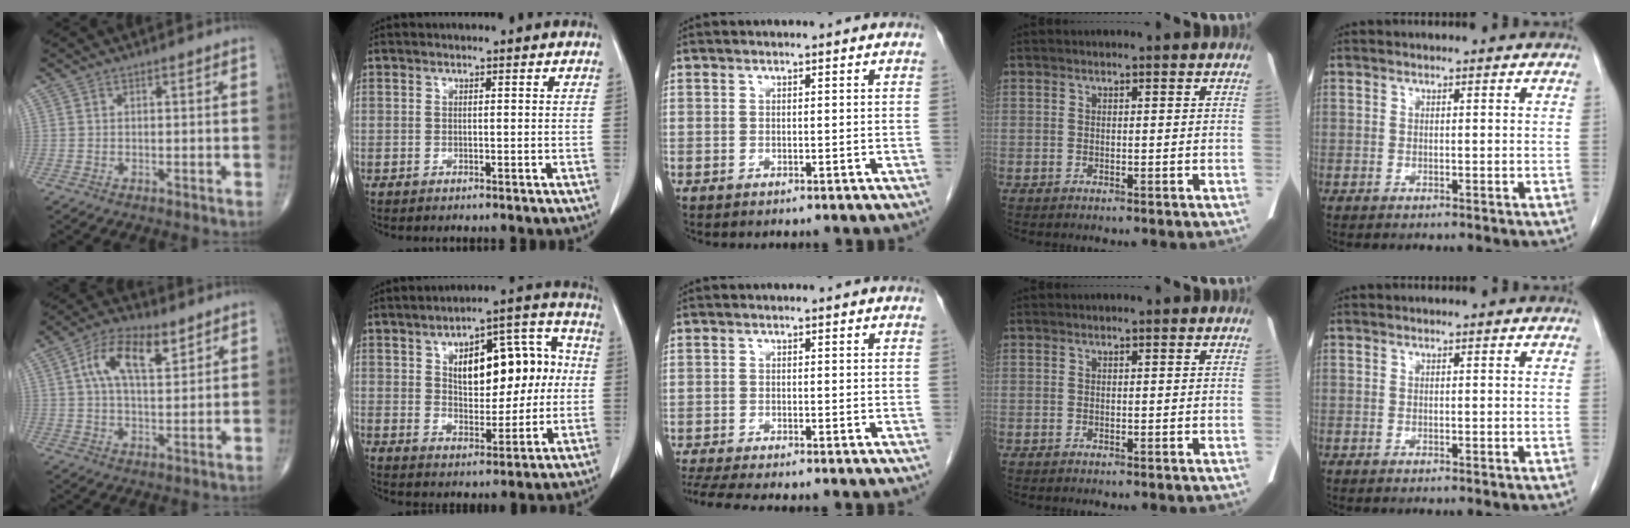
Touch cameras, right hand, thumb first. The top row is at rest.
{"thumb": {"total": 11.1, "force": [4.6, 5.1, 8.7], "torque": [-0.147, -0.002, 0.080]}, "index": {"total": 14.4, "force": [2.2, 6.8, 12.5], "torque": [-0.174, 0.041, 0.044]}, "middle": {"total": 6.1, "force": [-5.3, -0.2, 3.0], "torque": [-0.050, -0.015, -0.090]}}